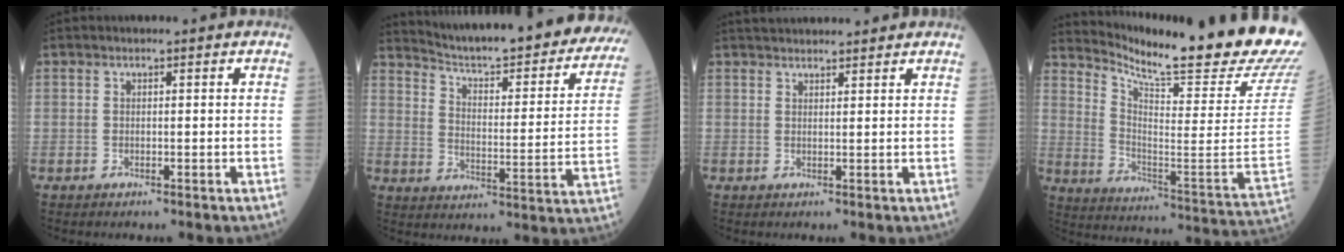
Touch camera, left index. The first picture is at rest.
{"total": 28.8, "force": [25.7, 3.7, 12.4], "torque": [-0.180, -0.087, 0.319]}
{"total": 6.7, "force": [6.2, 1.2, 2.1], "torque": [-0.029, 0.032, 0.086]}
{"total": 25.7, "force": [22.9, -0.7, 11.6], "torque": [-0.205, -0.130, 0.310]}